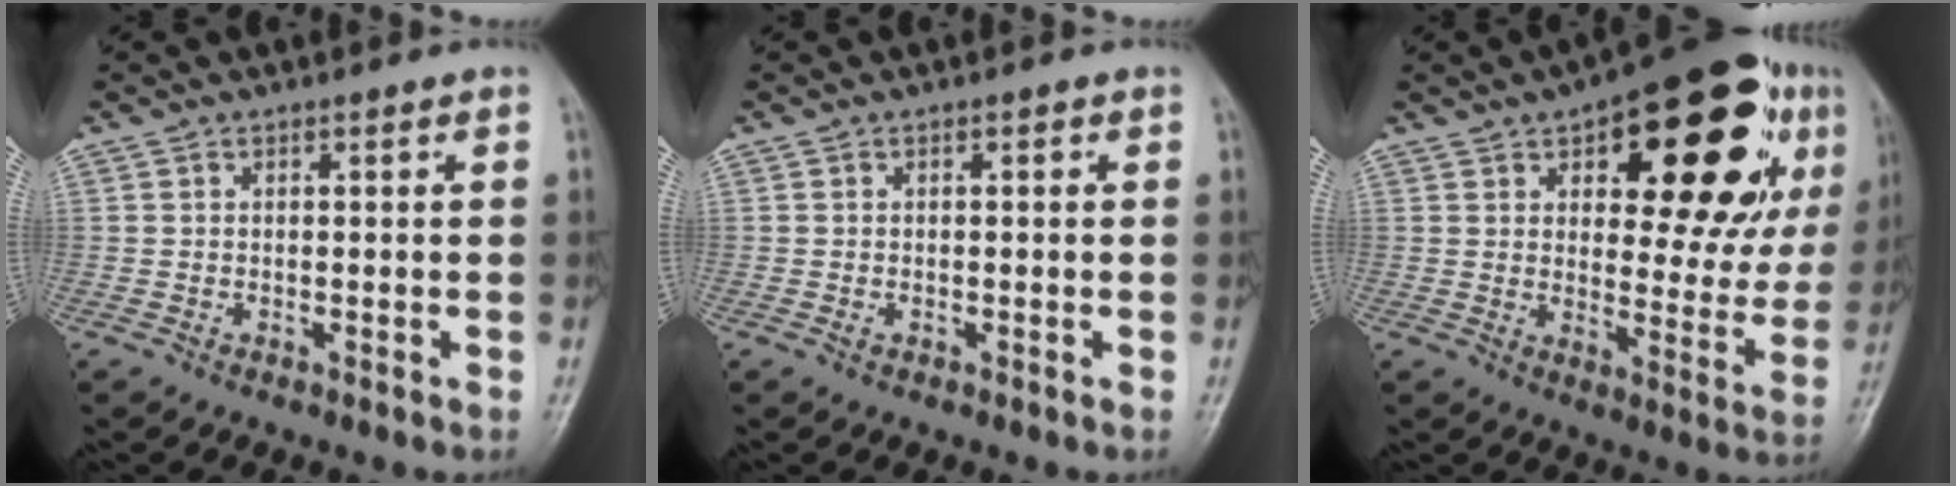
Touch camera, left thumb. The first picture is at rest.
{"total": 1.1, "force": [-0.1, 0.7, 0.8], "torque": [-0.010, 0.005, -0.001]}
{"total": 26.6, "force": [11.2, 11.6, 21.2], "torque": [-0.245, -0.001, 0.153]}